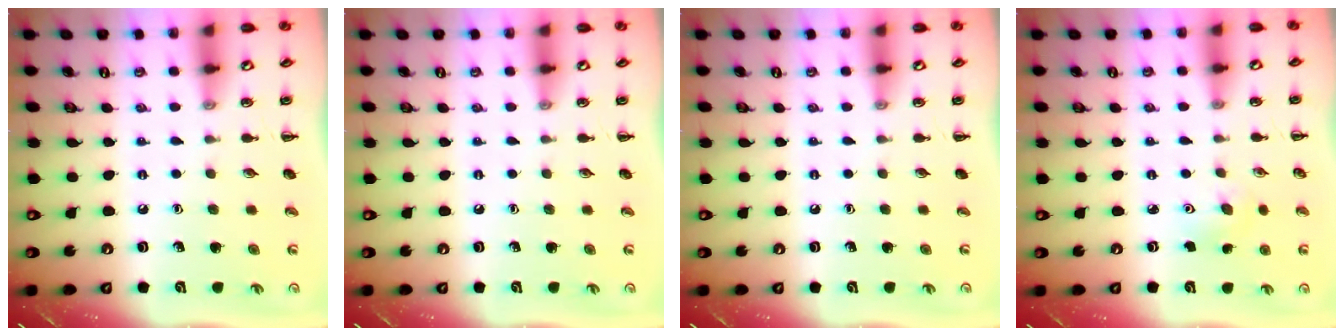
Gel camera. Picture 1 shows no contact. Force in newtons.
{"total": 0.0}
{"total": 0.0}
{"total": 4.7, "press": 4.5, "slide": 1.3}